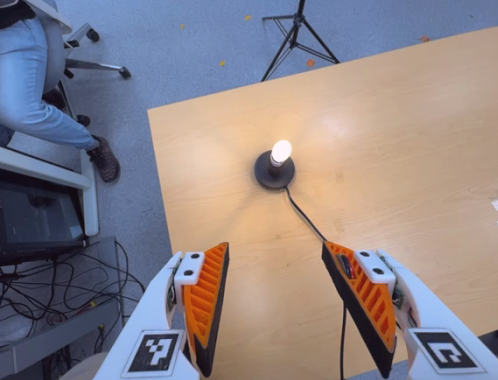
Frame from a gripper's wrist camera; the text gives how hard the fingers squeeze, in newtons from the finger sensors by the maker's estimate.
{"total": 0.0}